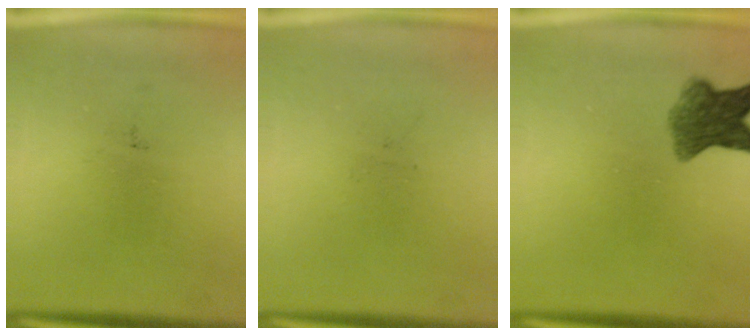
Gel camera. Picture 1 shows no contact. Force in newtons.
{"total": 0.0}
{"total": 6.5}